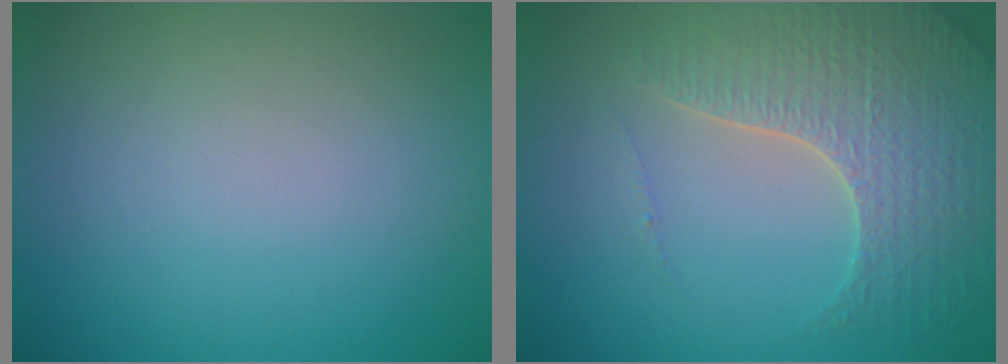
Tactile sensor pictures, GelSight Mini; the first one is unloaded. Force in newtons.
{"total": 5.1, "press": 4.5, "slide": 2.3}